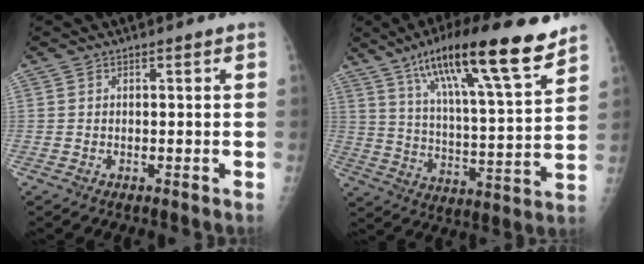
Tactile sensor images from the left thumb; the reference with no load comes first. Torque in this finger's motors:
{"motor_torque": [0.37, 0.37, 1.55, -1.22, 0.20]}